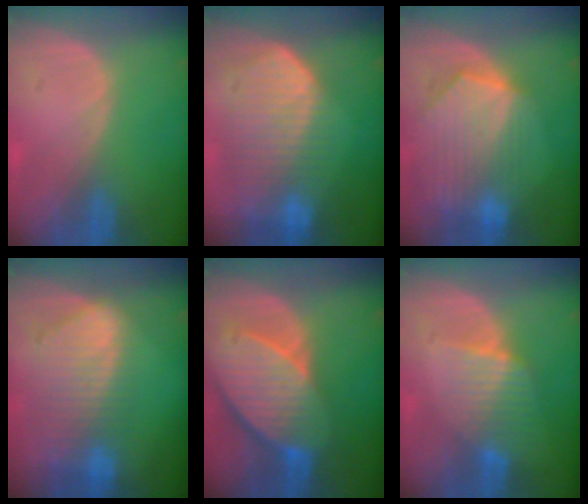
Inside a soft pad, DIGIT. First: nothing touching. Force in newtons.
{"total": 10.5, "press": 9.2, "slide": 5.1}
{"total": 10.2, "press": 9.0, "slide": 4.8}
{"total": 9.4, "press": 8.2, "slide": 4.7}
{"total": 10.7, "press": 9.4, "slide": 5.1}
{"total": 6.6, "press": 5.8, "slide": 3.2}